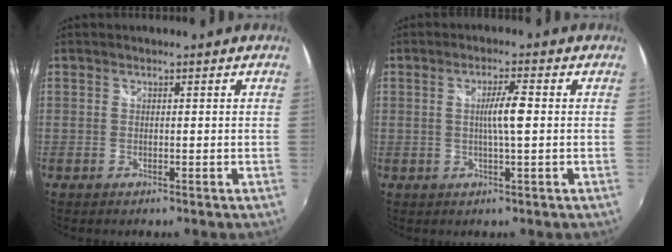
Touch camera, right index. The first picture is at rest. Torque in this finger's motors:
{"motor_torque": [0.53, -0.01, 0.18, 0.04]}